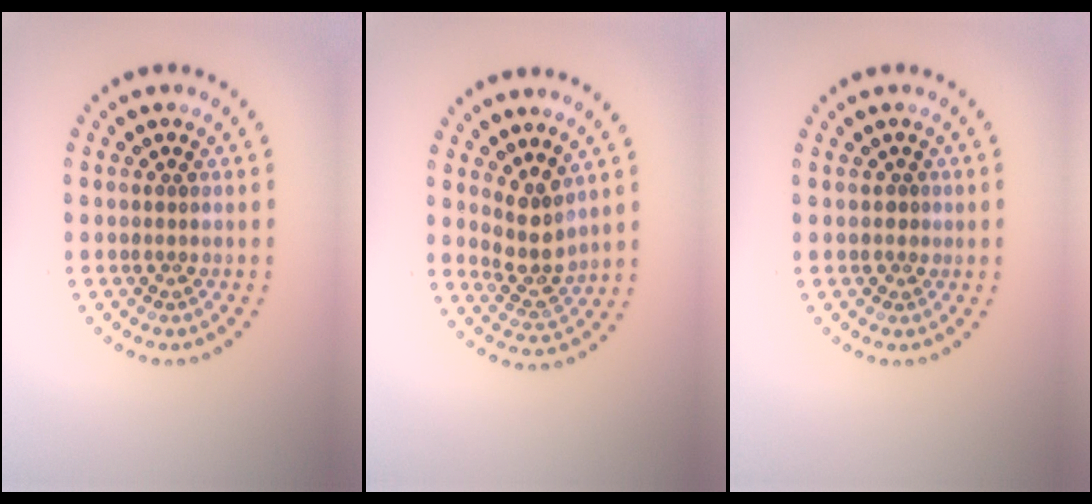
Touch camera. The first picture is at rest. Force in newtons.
{"total": 2.9, "press": 2.3, "slide": 1.8}
{"total": 0.6, "press": 0.3, "slide": 0.5}